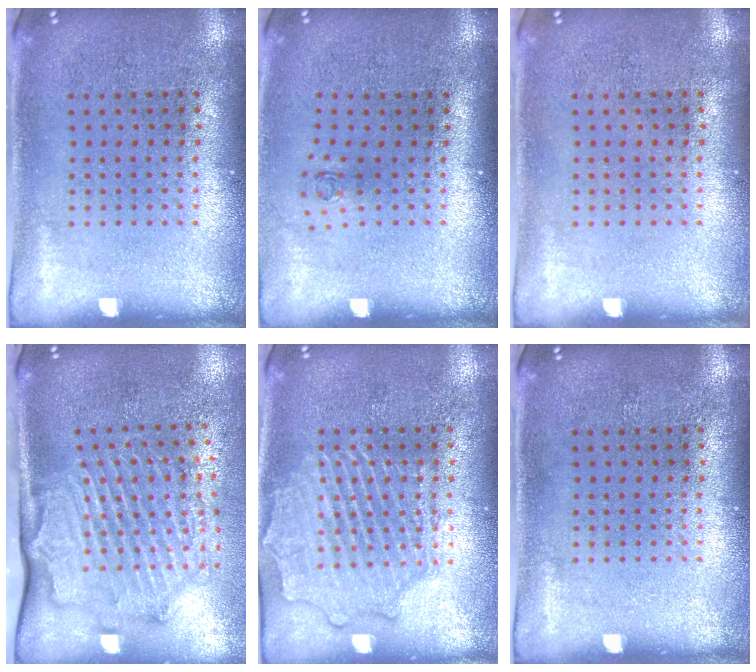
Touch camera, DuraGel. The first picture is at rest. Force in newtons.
{"total": 0.6, "press": 0.3, "slide": 0.6}
{"total": 0.0}
{"total": 2.1, "press": 2.1, "slide": 0.5}
{"total": 2.9, "press": 2.9, "slide": 0.3}
{"total": 0.0}